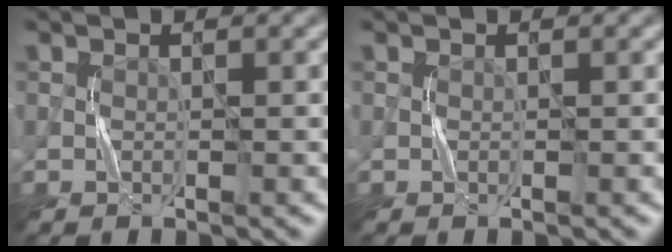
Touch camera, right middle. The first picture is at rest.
{"total": 0.0}